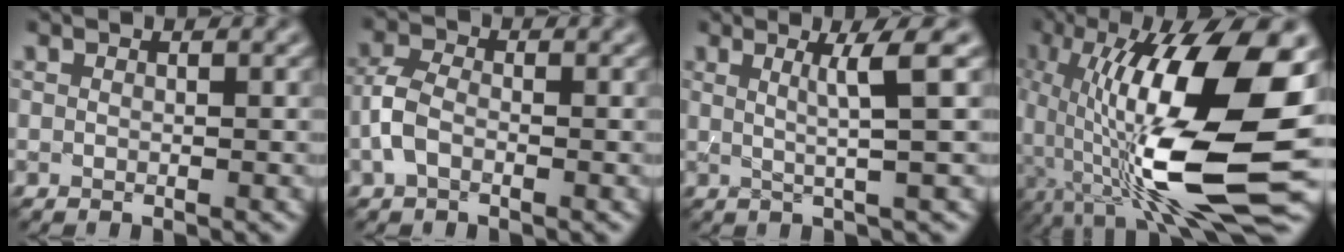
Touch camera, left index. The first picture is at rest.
{"total": 2.6, "force": [-1.0, 1.5, 1.8], "torque": [-0.040, 0.008, -0.030]}
{"total": 3.7, "force": [1.0, 0.4, 3.5], "torque": [-0.057, 0.004, 0.016]}
{"total": 15.3, "force": [-2.3, 4.2, 14.5], "torque": [-0.259, 0.012, -0.039]}